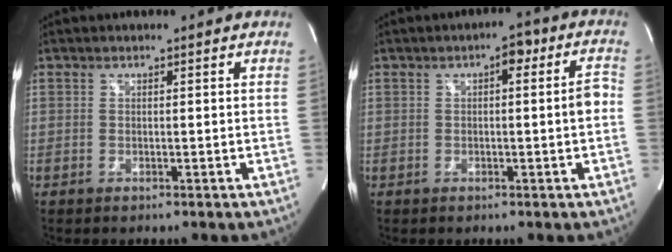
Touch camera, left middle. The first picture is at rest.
{"total": 5.5, "force": [0.4, 1.3, 5.4], "torque": [-0.072, 0.022, 0.002]}